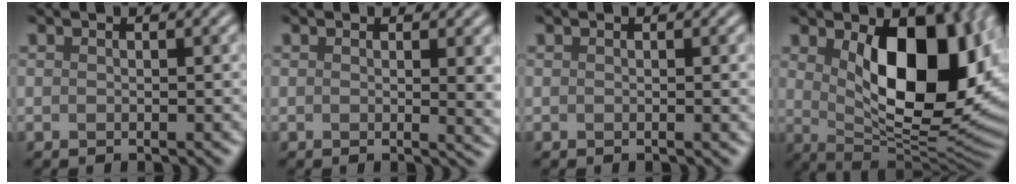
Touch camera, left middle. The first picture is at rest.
{"total": 2.7, "force": [0.5, 0.8, 2.6], "torque": [-0.023, -0.004, 0.006]}
{"total": 0.6, "force": [0.0, 0.1, 0.6], "torque": [-0.005, -0.001, -0.001]}
{"total": 12.9, "force": [2.6, 6.6, 10.7], "torque": [-0.140, -0.016, 0.051]}